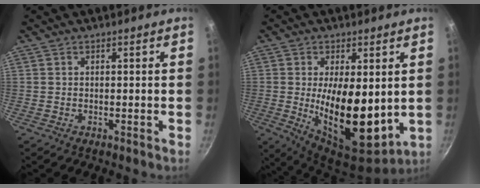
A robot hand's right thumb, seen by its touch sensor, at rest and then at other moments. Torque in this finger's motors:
{"motor_torque": [2.24, 2.66, 2.24, -0.13, 0.25]}